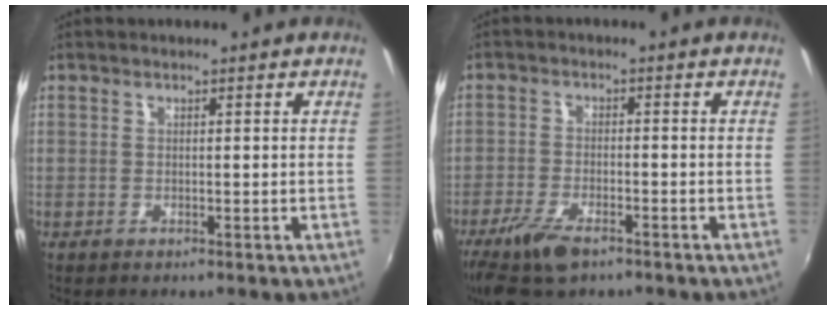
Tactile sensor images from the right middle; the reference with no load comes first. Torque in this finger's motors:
{"motor_torque": [1.01, -0.83, 0.26, 0.12]}